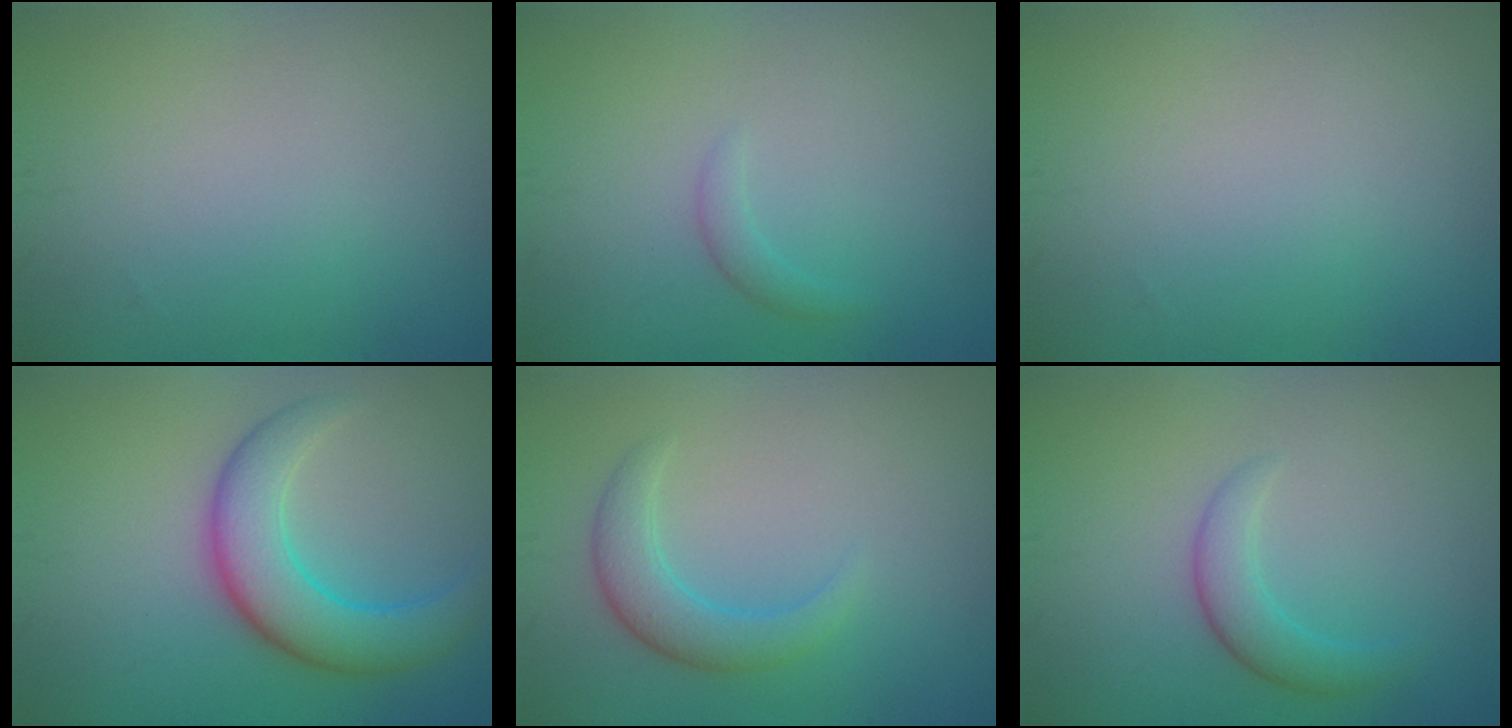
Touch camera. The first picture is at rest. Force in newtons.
{"total": 1.0, "press": 0.9, "slide": 0.2}
{"total": 0.0}
{"total": 5.7, "press": 5.7, "slide": 0.0}
{"total": 2.9, "press": 2.9, "slide": 0.1}
{"total": 2.4, "press": 2.4, "slide": 0.2}